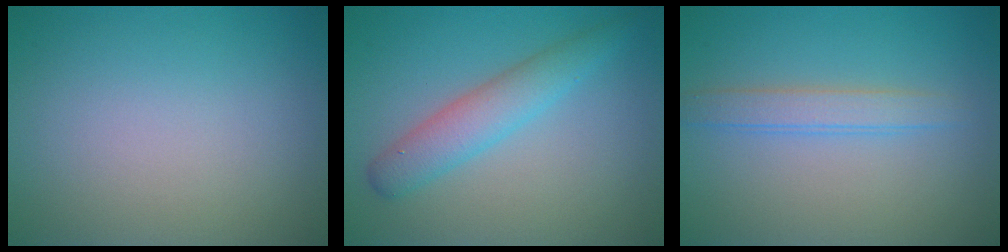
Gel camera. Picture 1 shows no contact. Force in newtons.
{"total": 3.5, "press": 3.5, "slide": 0.2}
{"total": 2.2, "press": 2.2, "slide": 0.1}